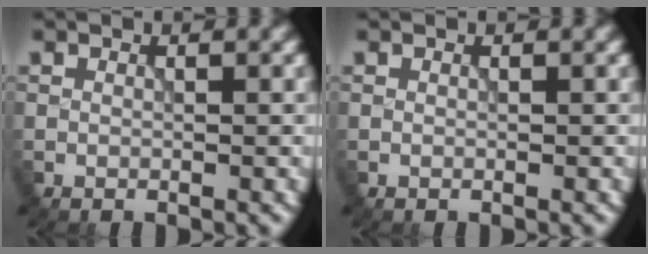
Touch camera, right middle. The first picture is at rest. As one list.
[{"total": 0.0}]